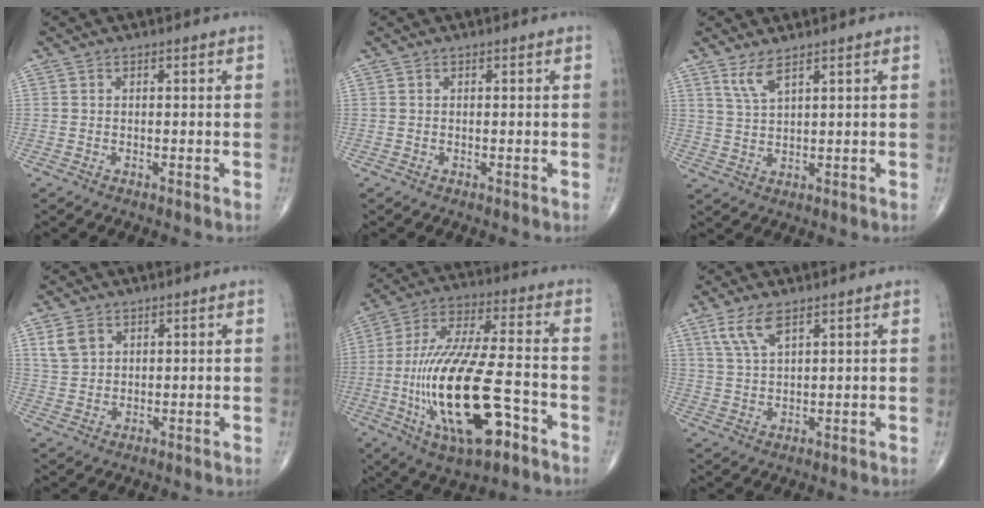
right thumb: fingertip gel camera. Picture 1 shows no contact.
{"total": 0.0}
{"total": 3.8, "force": [2.6, 0.4, 2.7], "torque": [-0.063, -0.021, 0.060]}
{"total": 4.5, "force": [2.3, 3.2, 2.2], "torque": [-0.036, -0.007, 0.051]}
{"total": 23.2, "force": [-7.0, 8.3, 20.5], "torque": [-0.426, 0.022, -0.109]}
{"total": 5.8, "force": [3.5, 2.0, 4.2], "torque": [-0.089, -0.009, 0.077]}